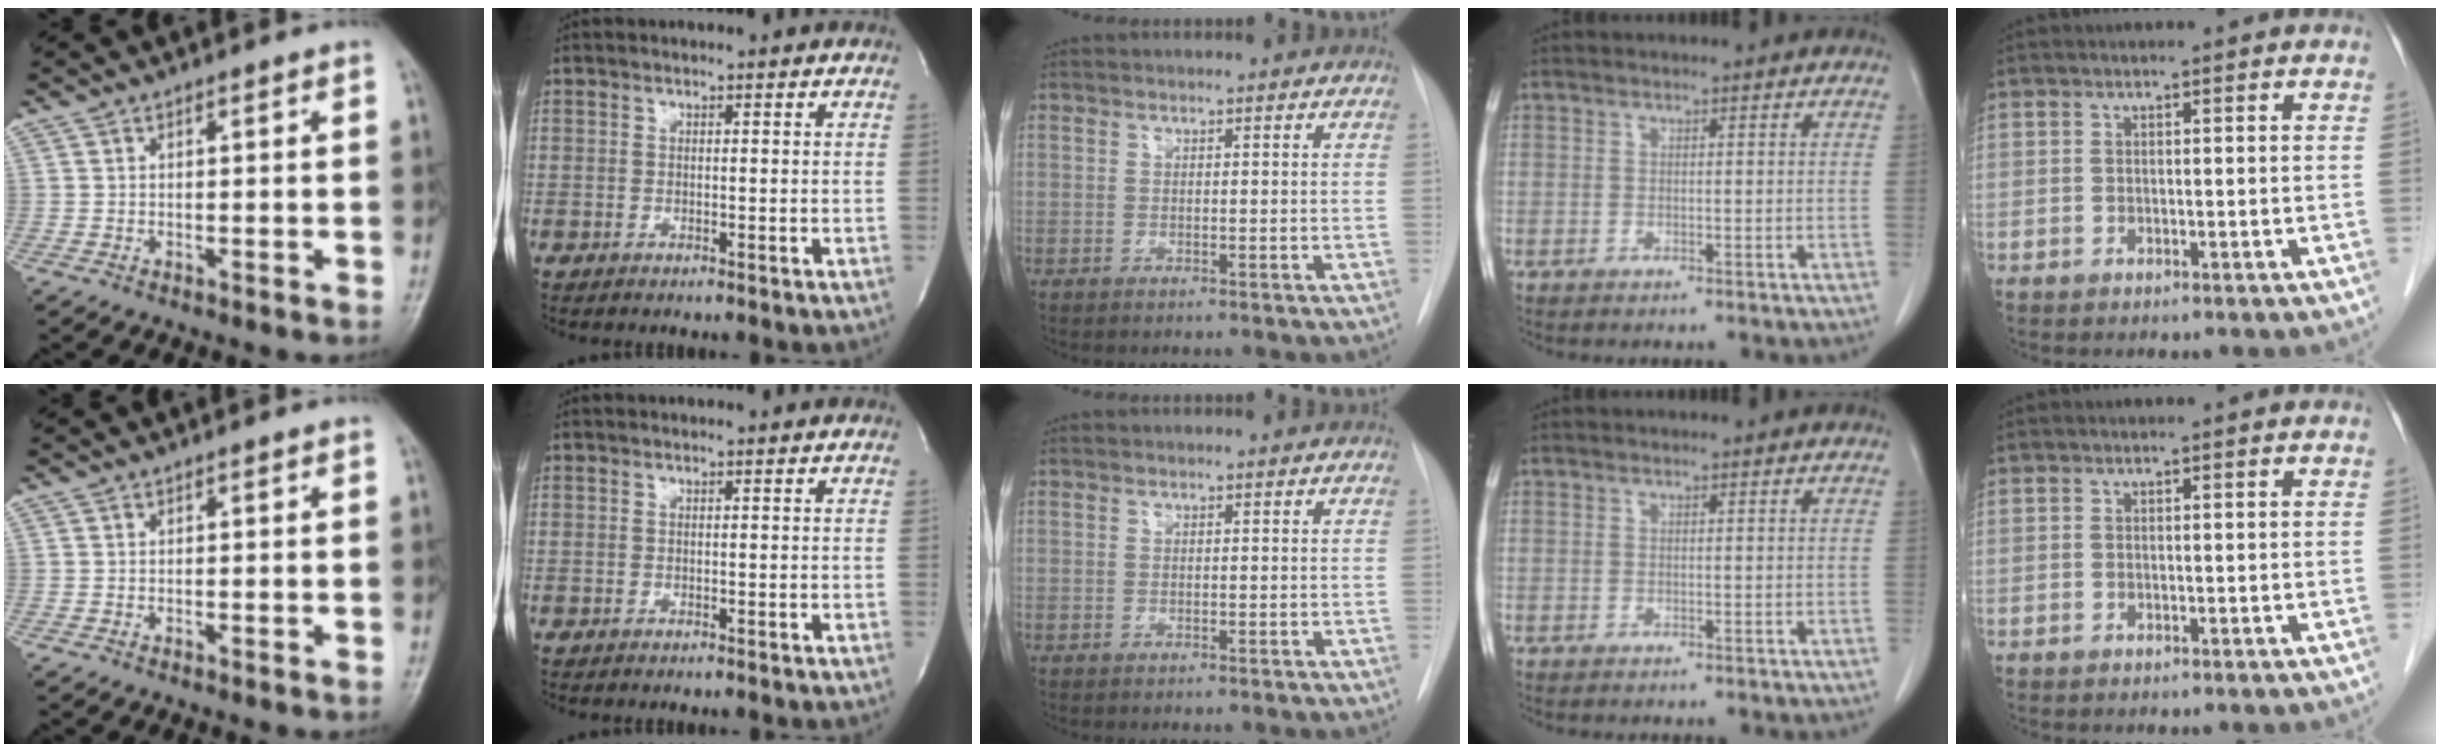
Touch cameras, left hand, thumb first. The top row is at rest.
{}